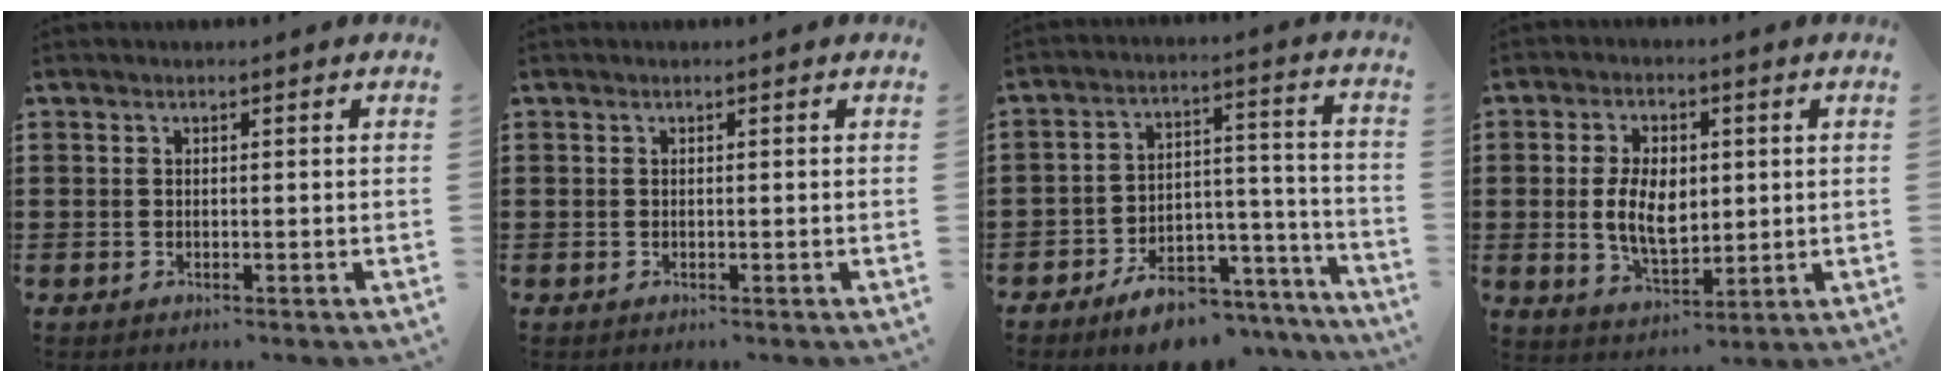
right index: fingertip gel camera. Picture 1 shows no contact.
{"total": 0.0}
{"total": 8.0, "force": [-6.3, 3.9, 3.1], "torque": [-0.043, 0.033, -0.112]}
{"total": 7.9, "force": [0.4, 4.7, 6.3], "torque": [-0.128, 0.008, 0.003]}